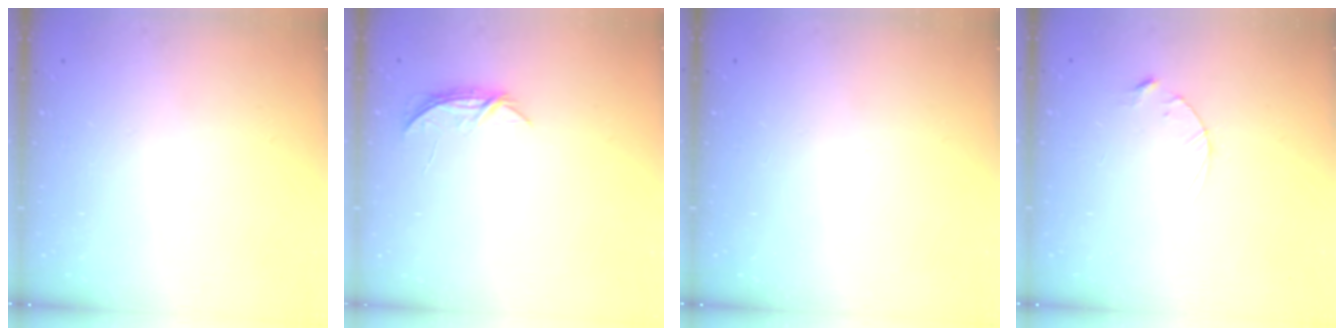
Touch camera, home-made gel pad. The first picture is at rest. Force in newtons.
{"total": 4.4, "press": 4.3, "slide": 0.5}
{"total": 0.0}
{"total": 2.5, "press": 2.5, "slide": 0.4}